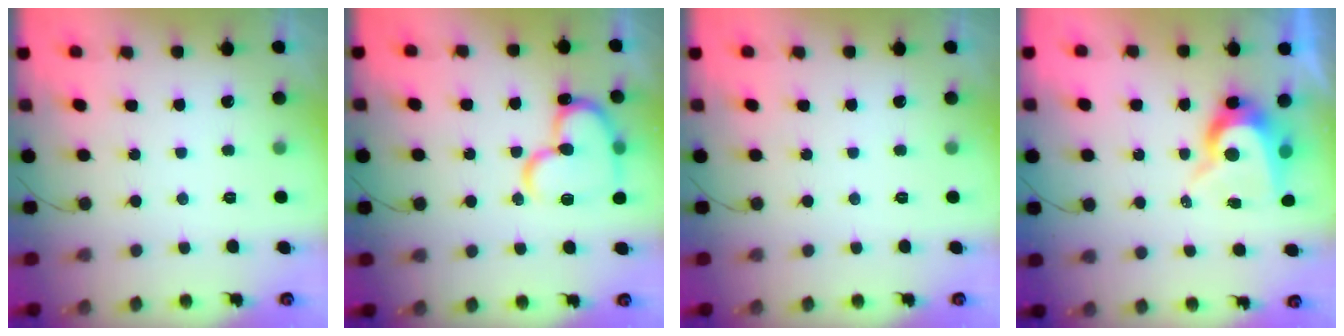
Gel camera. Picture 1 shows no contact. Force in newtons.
{"total": 18.5, "press": 18.3, "slide": 2.5}
{"total": 0.0}
{"total": 9.2, "press": 9.2, "slide": 0.7}